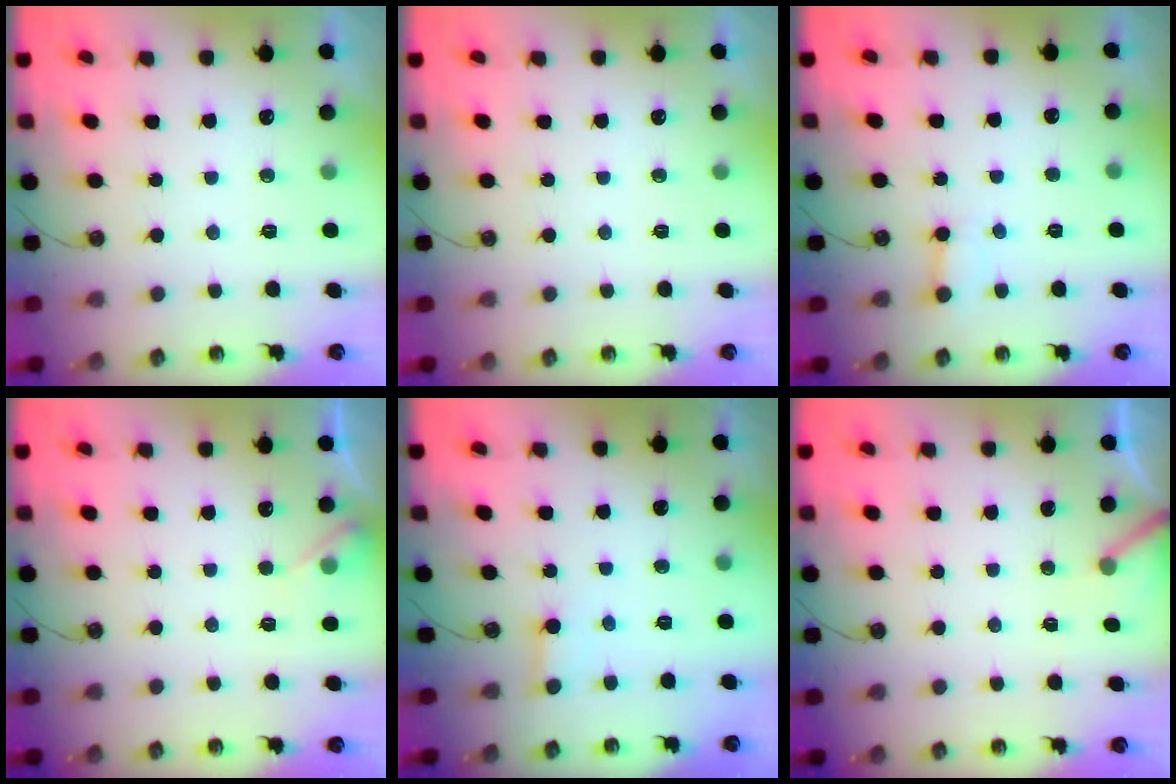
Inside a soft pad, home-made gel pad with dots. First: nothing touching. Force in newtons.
{"total": 0.0}
{"total": 3.0, "press": 2.9, "slide": 0.3}
{"total": 5.3, "press": 5.2, "slide": 0.7}
{"total": 2.1, "press": 2.1, "slide": 0.1}
{"total": 3.7, "press": 3.7, "slide": 0.3}